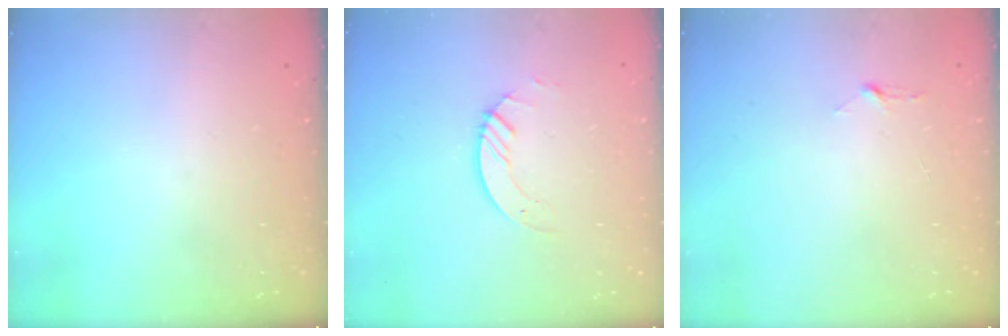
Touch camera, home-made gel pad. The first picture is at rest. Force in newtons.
{"total": 2.6, "press": 2.6, "slide": 0.3}
{"total": 2.9, "press": 2.9, "slide": 0.3}